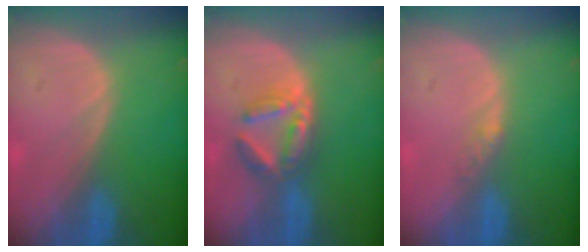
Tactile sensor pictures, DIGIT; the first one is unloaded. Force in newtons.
{"total": 5.9, "press": 5.6, "slide": 1.7}
{"total": 1.6, "press": 1.3, "slide": 0.9}